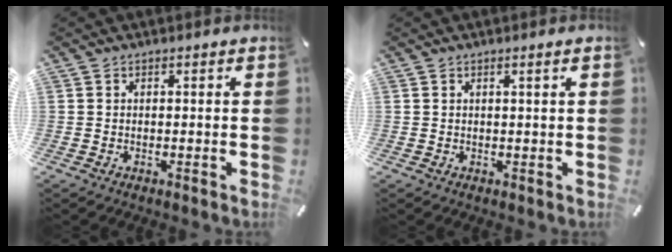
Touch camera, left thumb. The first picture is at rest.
{"total": 1.1, "force": [0.5, -0.1, 1.0], "torque": [-0.018, -0.002, 0.008]}